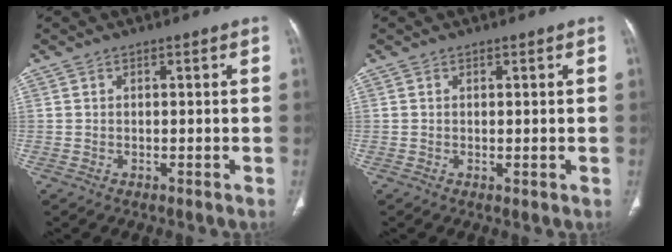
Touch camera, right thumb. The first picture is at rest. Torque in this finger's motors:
{"motor_torque": [-0.31, -0.02, -0.28, 0.06, -0.03]}